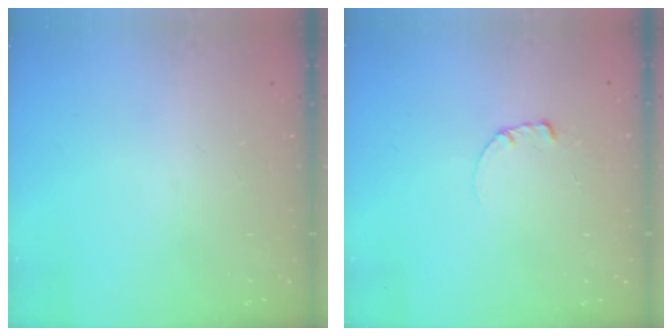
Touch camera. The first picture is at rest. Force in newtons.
{"total": 0.6, "press": 0.5, "slide": 0.2}